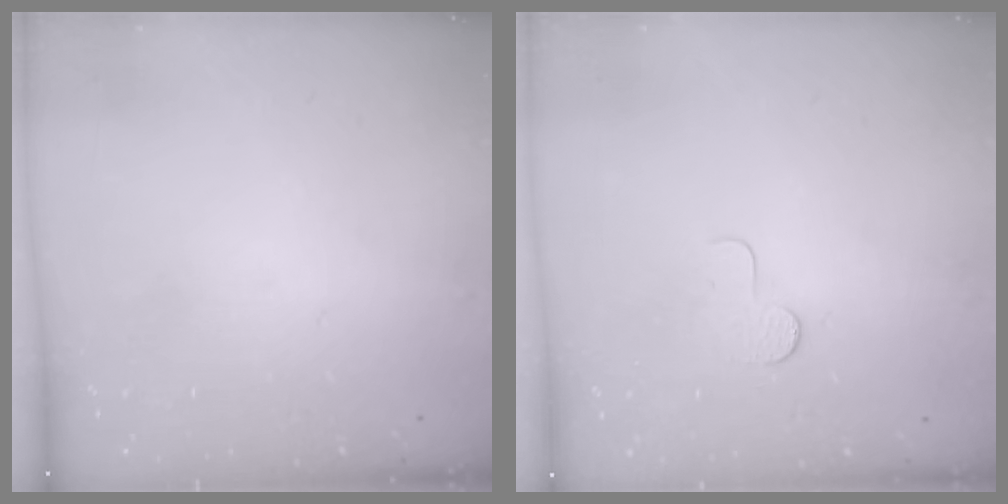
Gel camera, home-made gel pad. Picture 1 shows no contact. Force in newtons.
{"total": 3.7, "press": 3.7, "slide": 0.3}